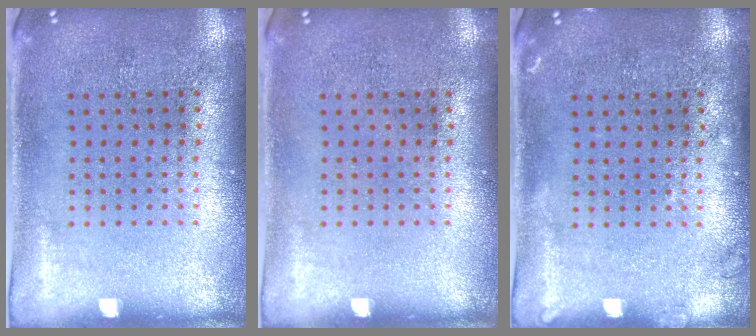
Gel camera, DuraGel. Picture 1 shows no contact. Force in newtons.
{"total": 0.0}
{"total": 0.9, "press": 0.9, "slide": 0.2}